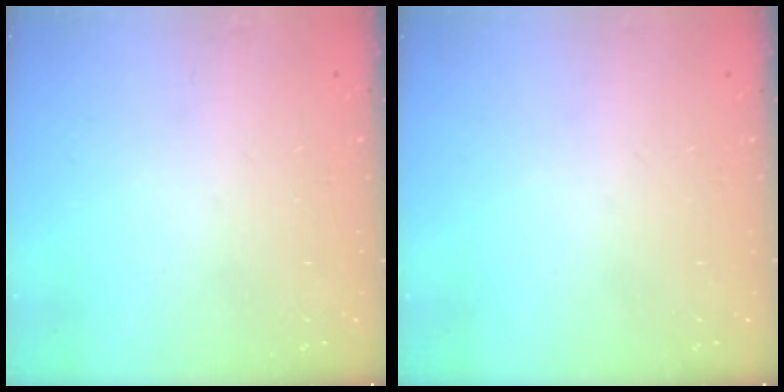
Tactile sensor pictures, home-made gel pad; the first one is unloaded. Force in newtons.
{"total": 0.0}